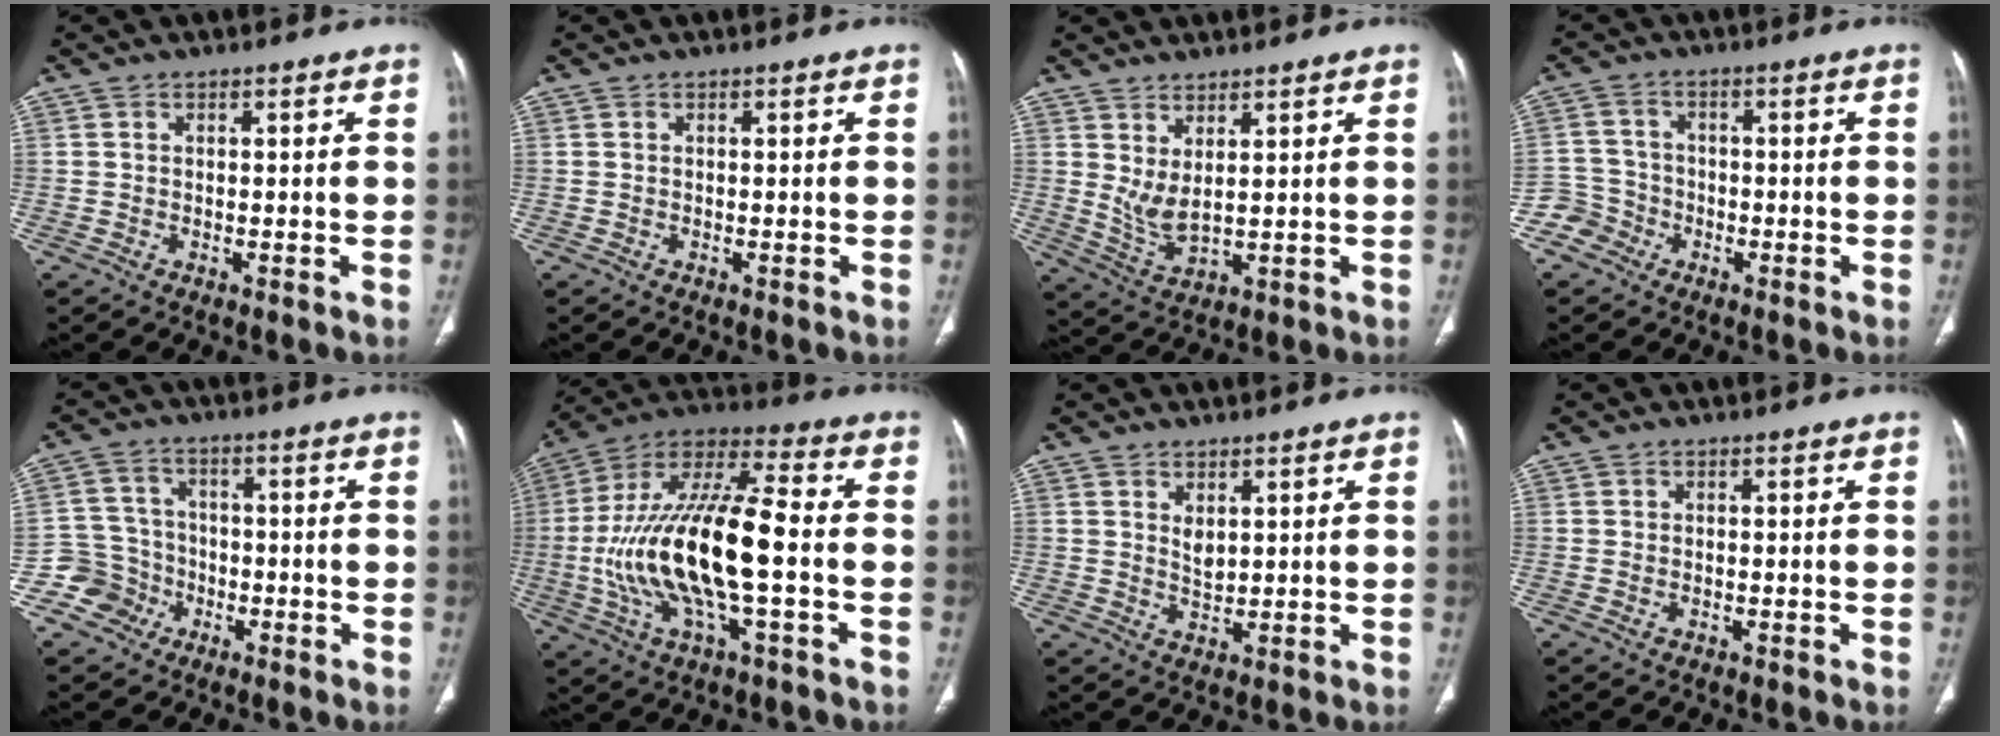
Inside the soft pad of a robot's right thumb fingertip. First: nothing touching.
{"total": 0.0}
{"total": 5.7, "force": [2.3, 1.9, 4.8], "torque": [-0.103, -0.030, 0.058]}
{"total": 4.9, "force": [-2.9, 4.0, -0.4], "torque": [0.032, 0.026, -0.063]}
{"total": 6.9, "force": [-3.4, 6.0, -0.1], "torque": [0.037, 0.035, -0.066]}
{"total": 22.2, "force": [-3.2, 7.5, 20.7], "torque": [-0.420, 0.029, -0.055]}
{"total": 2.5, "force": [1.1, 1.3, 1.8], "torque": [-0.027, -0.013, 0.027]}
{"total": 0.8, "force": [-0.2, 0.5, 0.5], "torque": [-0.017, 0.007, 0.002]}